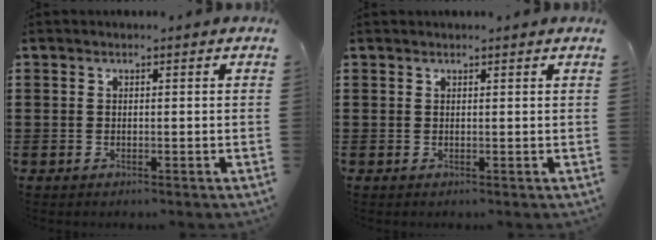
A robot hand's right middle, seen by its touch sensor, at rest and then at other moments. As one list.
[{"total": 0.5, "force": [0.5, -0.1, 0.1], "torque": [-0.002, 0.001, 0.010]}]